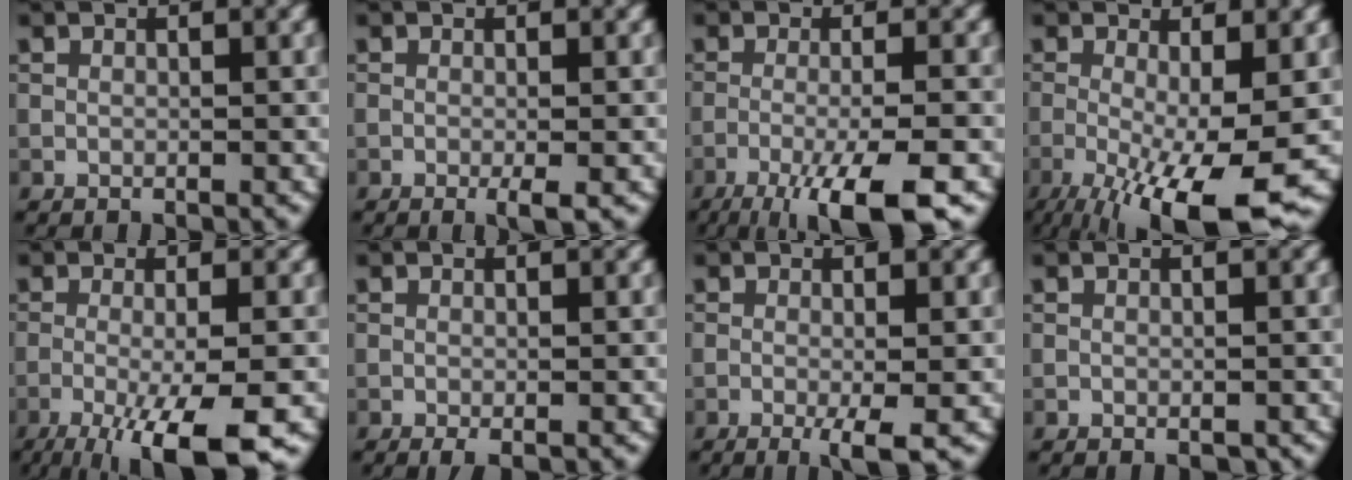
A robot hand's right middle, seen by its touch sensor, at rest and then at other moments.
{"total": 1.4, "force": [-0.5, 0.2, 1.3], "torque": [-0.022, -0.007, -0.010]}
{"total": 8.3, "force": [-4.9, 1.7, 6.6], "torque": [-0.096, -0.006, -0.085]}
{"total": 10.9, "force": [-4.1, 2.6, 9.8], "torque": [-0.164, -0.025, -0.060]}
{"total": 8.9, "force": [-4.3, 2.0, 7.6], "torque": [-0.108, -0.008, -0.072]}
{"total": 0.9, "force": [-0.5, 0.2, 0.8], "torque": [-0.016, -0.006, -0.008]}
{"total": 2.9, "force": [-1.1, 0.4, 2.7], "torque": [-0.049, -0.007, -0.019]}
{"total": 0.9, "force": [-0.5, 0.4, 0.6], "torque": [-0.008, -0.002, -0.005]}